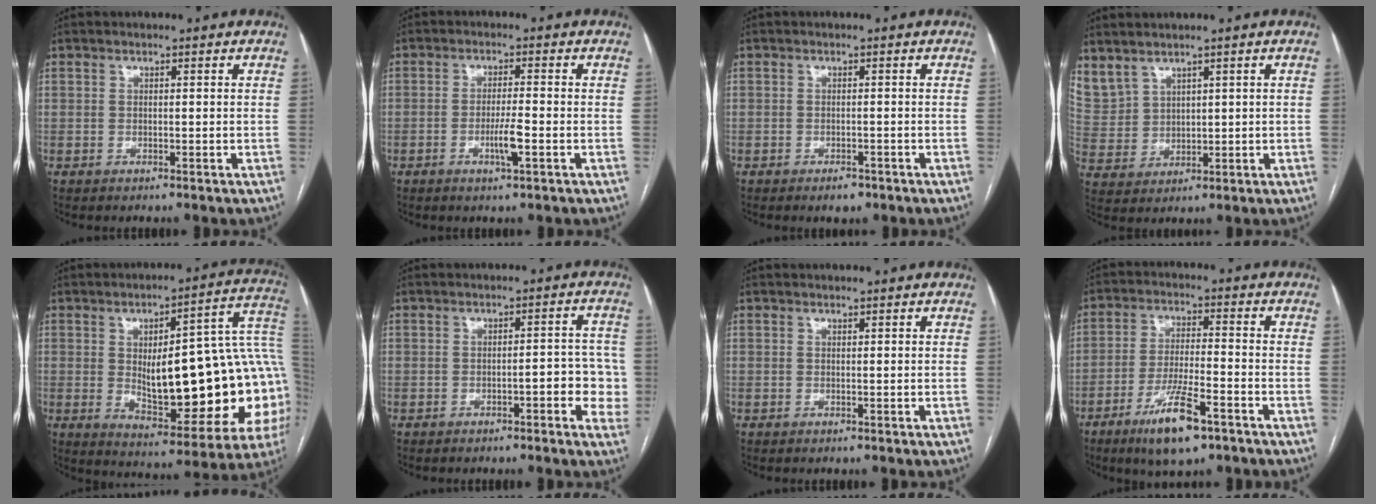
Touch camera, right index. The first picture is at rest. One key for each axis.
{"total": 3.9, "fx": -1.5, "fy": 0.1, "fz": 3.6, "tx": -0.069, "ty": -0.005, "tz": -0.027}
{"total": 2.1, "fx": -1.5, "fy": 1.1, "fz": 1.1, "tx": -0.016, "ty": 0.001, "tz": -0.015}
{"total": 9.8, "fx": 6.5, "fy": 6.5, "fz": 3.4, "tx": -0.112, "ty": 0.021, "tz": 0.158}
{"total": 26.8, "fx": -1.1, "fy": 7.5, "fz": 25.7, "tx": -0.267, "ty": 0.031, "tz": 0.003}
{"total": 6.1, "fx": -1.6, "fy": 2.0, "fz": 5.5, "tx": -0.055, "ty": 0.021, "tz": -0.022}
{"total": 0.0}
{"total": 10.4, "fx": -6.2, "fy": 1.9, "fz": 8.1, "tx": -0.154, "ty": -0.015, "tz": -0.107}